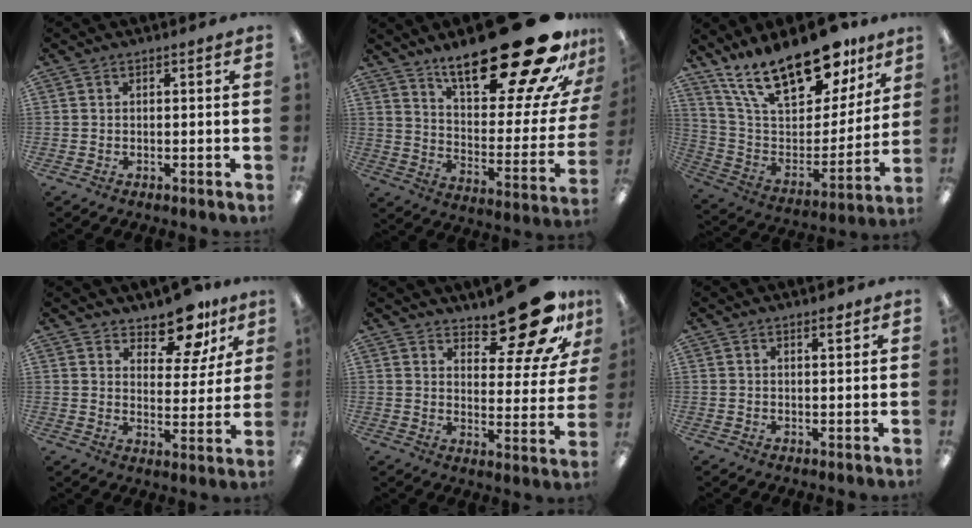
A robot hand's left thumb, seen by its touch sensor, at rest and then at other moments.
{"total": 32.0, "force": [21.2, 10.3, 21.6], "torque": [-0.261, -0.159, 0.351]}
{"total": 24.7, "force": [17.9, 10.0, 13.8], "torque": [-0.231, -0.114, 0.310]}
{"total": 11.9, "force": [9.8, 4.9, 4.6], "torque": [-0.062, -0.067, 0.178]}
{"total": 18.1, "force": [14.3, 6.2, 9.4], "torque": [-0.117, -0.108, 0.237]}
{"total": 2.1, "force": [1.8, 0.5, 1.0], "torque": [-0.006, -0.008, 0.029]}